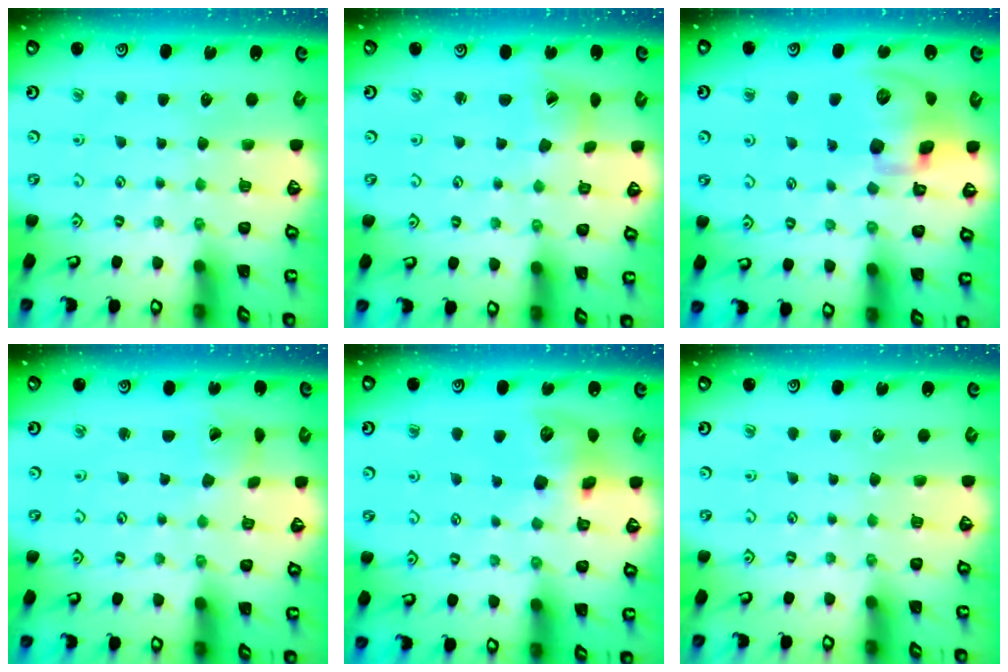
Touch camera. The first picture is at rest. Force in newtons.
{"total": 3.6, "press": 3.6, "slide": 0.5}
{"total": 17.5, "press": 17.3, "slide": 2.6}
{"total": 1.2, "press": 1.2, "slide": 0.2}
{"total": 11.6, "press": 11.4, "slide": 2.0}
{"total": 0.0}